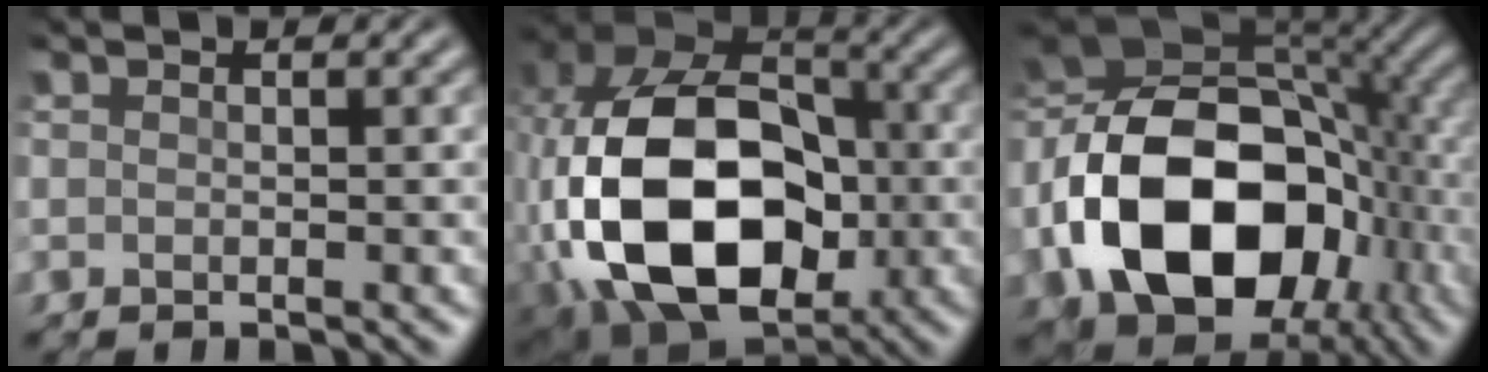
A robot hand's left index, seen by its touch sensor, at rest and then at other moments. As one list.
[{"total": 17.8, "force": [-2.7, 12.0, 12.9], "torque": [-0.274, -0.014, -0.041]}, {"total": 17.2, "force": [-4.4, 11.4, 12.1], "torque": [-0.255, -0.013, -0.072]}]